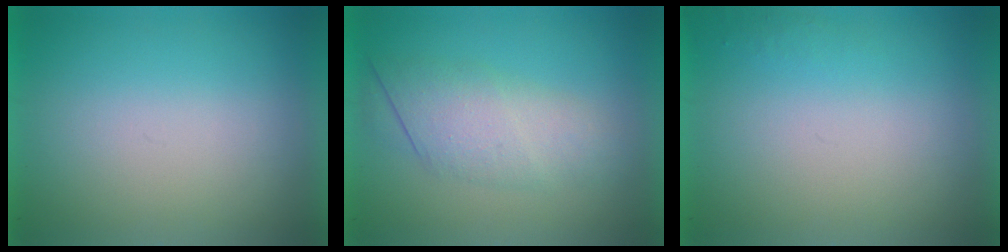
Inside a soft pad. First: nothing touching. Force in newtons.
{"total": 3.1}
{"total": 1.0}